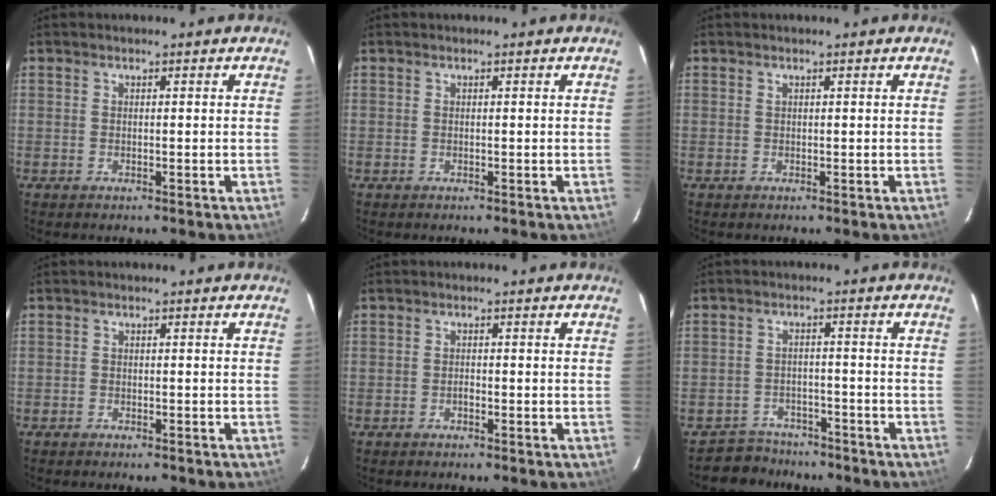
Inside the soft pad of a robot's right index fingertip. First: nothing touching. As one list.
[{"total": 0.0}, {"total": 0.0}, {"total": 1.6, "force": [-1.4, 0.6, 0.5], "torque": [-0.018, 0.000, -0.023]}, {"total": 0.7, "force": [-0.5, 0.4, 0.3], "torque": [-0.006, 0.003, -0.010]}, {"total": 5.6, "force": [-4.6, 3.2, -0.4], "torque": [-0.007, 0.020, -0.071]}]